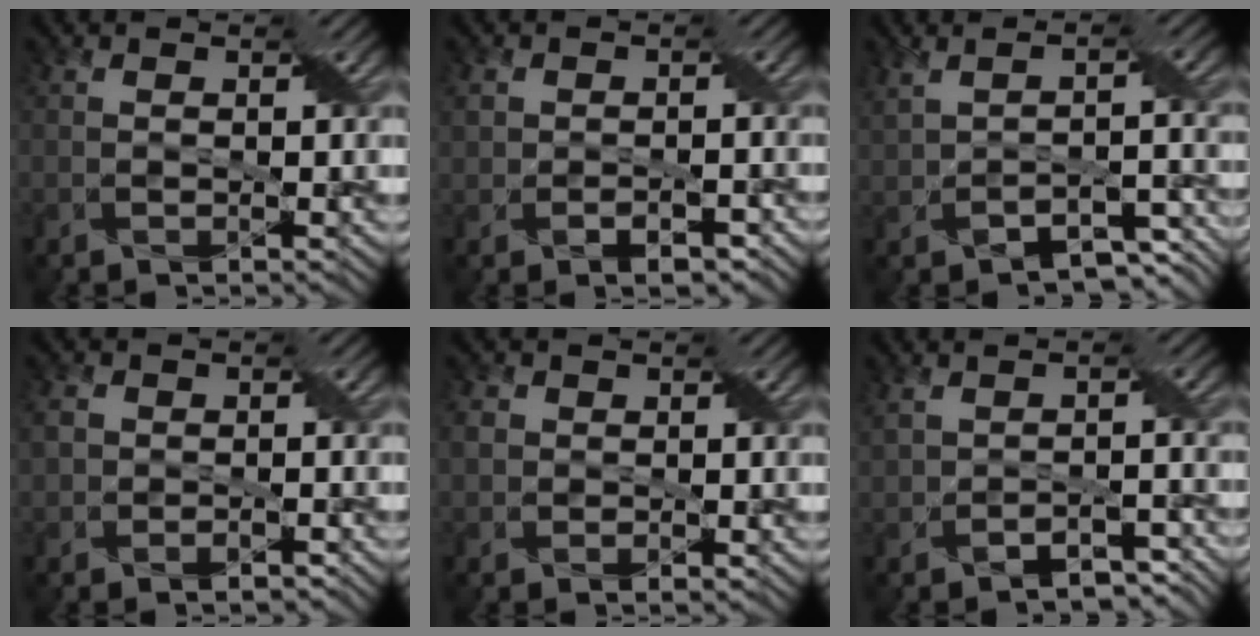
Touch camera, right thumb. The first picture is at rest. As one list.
[{"total": 3.6, "force": [-1.2, 2.5, 2.2], "torque": [-0.037, -0.008, -0.019]}, {"total": 5.5, "force": [-2.0, 2.0, 4.7], "torque": [-0.085, -0.004, -0.028]}, {"total": 3.9, "force": [-1.0, 3.0, 2.4], "torque": [-0.044, -0.001, -0.016]}, {"total": 3.4, "force": [-0.1, 2.9, 1.8], "torque": [-0.041, 0.000, 0.000]}, {"total": 4.2, "force": [-2.6, 1.9, 2.8], "torque": [-0.050, -0.006, -0.040]}]